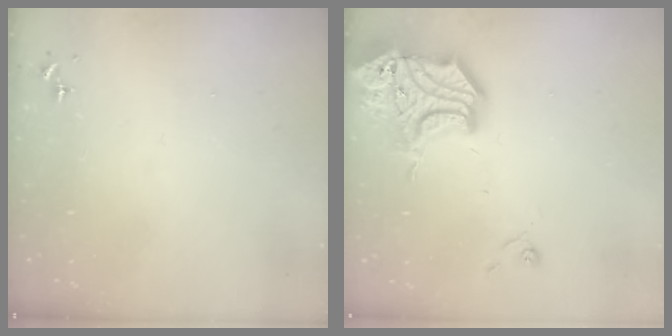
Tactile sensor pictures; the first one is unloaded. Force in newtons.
{"total": 21.9, "press": 21.7, "slide": 2.9}